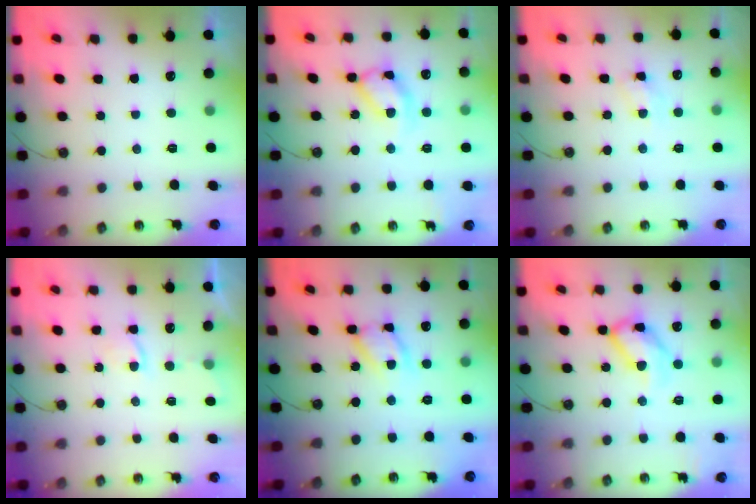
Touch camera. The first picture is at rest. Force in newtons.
{"total": 11.8, "press": 11.8, "slide": 0.8}
{"total": 4.1, "press": 4.1, "slide": 0.5}
{"total": 2.5, "press": 2.5, "slide": 0.5}
{"total": 12.2, "press": 12.2, "slide": 0.4}
{"total": 14.9, "press": 14.8, "slide": 1.6}